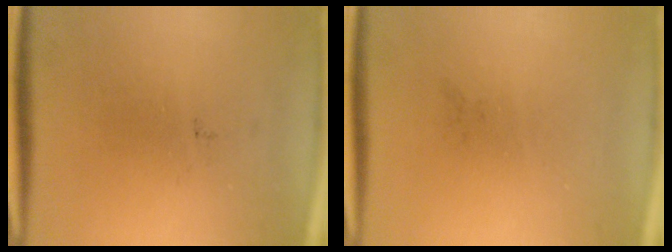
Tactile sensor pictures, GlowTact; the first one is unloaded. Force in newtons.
{"total": 0.0}